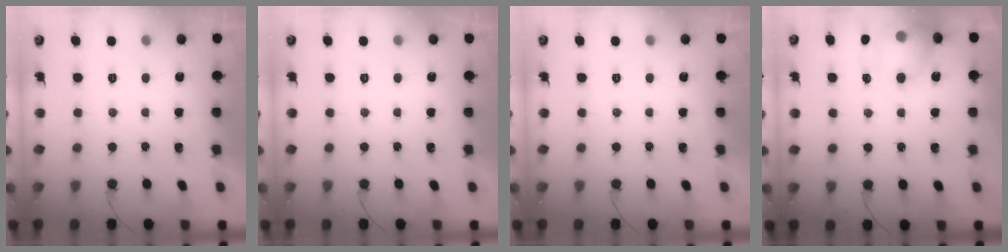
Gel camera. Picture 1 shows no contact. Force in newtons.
{"total": 0.0}
{"total": 0.0}
{"total": 14.9, "press": 14.8, "slide": 2.1}